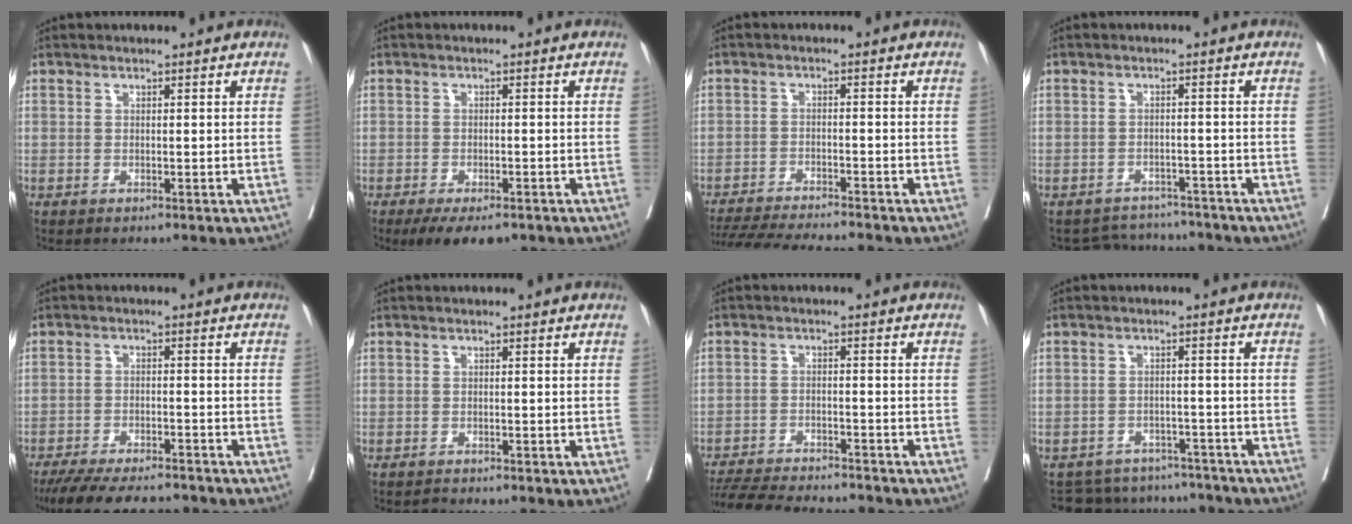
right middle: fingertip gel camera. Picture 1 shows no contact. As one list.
[{"total": 5.9, "force": [-4.3, 2.3, 3.3], "torque": [-0.043, -0.007, -0.067]}, {"total": 11.5, "force": [-10.7, 0.1, 4.3], "torque": [-0.067, -0.018, -0.165]}, {"total": 6.2, "force": [-5.9, 1.4, -0.7], "torque": [0.008, 0.013, -0.083]}, {"total": 13.5, "force": [-12.0, 2.5, 5.5], "torque": [-0.100, -0.015, -0.174]}, {"total": 0.7, "force": [-0.7, 0.0, -0.2], "torque": [0.000, -0.006, -0.012]}, {"total": 13.0, "force": [-12.2, 1.4, 4.5], "torque": [-0.079, -0.012, -0.181]}, {"total": 11.0, "force": [-10.2, 3.9, 0.7], "torque": [-0.013, 0.017, -0.126]}]